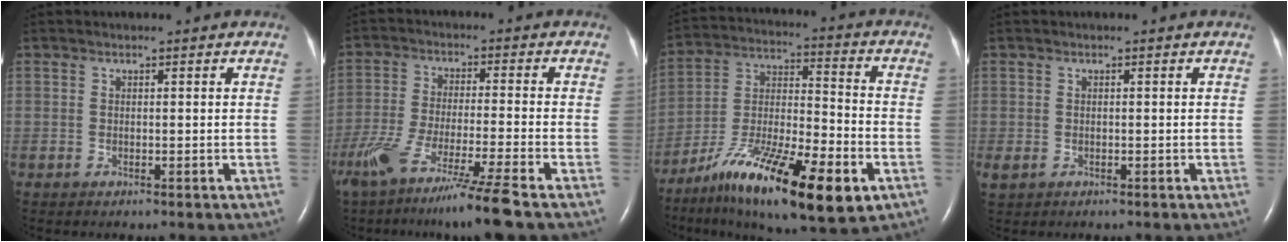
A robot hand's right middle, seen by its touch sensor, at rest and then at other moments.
{"total": 13.2, "force": [-9.4, -1.5, 9.0], "torque": [-0.172, -0.051, -0.162]}
{"total": 22.1, "force": [-11.7, 4.9, 18.1], "torque": [-0.303, -0.024, -0.193]}
{"total": 1.3, "force": [-0.3, 0.9, 0.8], "torque": [-0.021, -0.002, -0.001]}